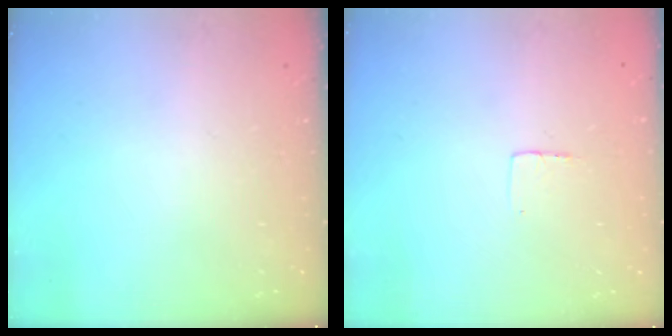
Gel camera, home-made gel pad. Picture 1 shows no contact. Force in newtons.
{"total": 3.0, "press": 3.0, "slide": 0.2}